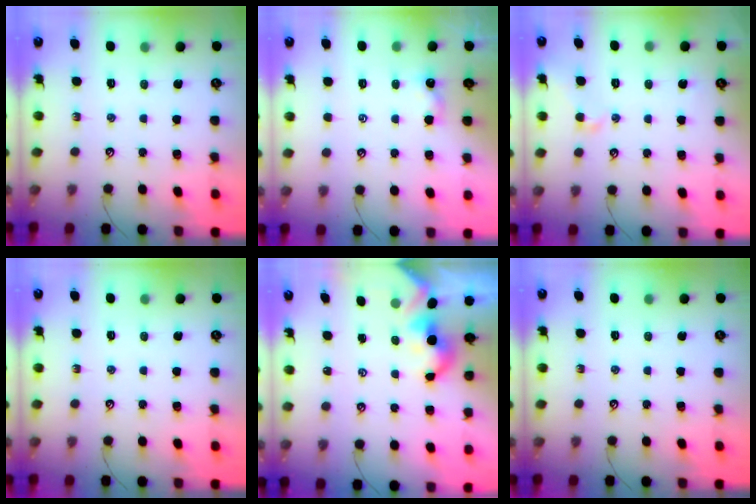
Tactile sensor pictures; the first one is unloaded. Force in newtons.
{"total": 1.2, "press": 1.1, "slide": 0.3}
{"total": 0.9, "press": 0.8, "slide": 0.5}
{"total": 0.0}
{"total": 1.9, "press": 1.9, "slide": 0.2}
{"total": 0.0}